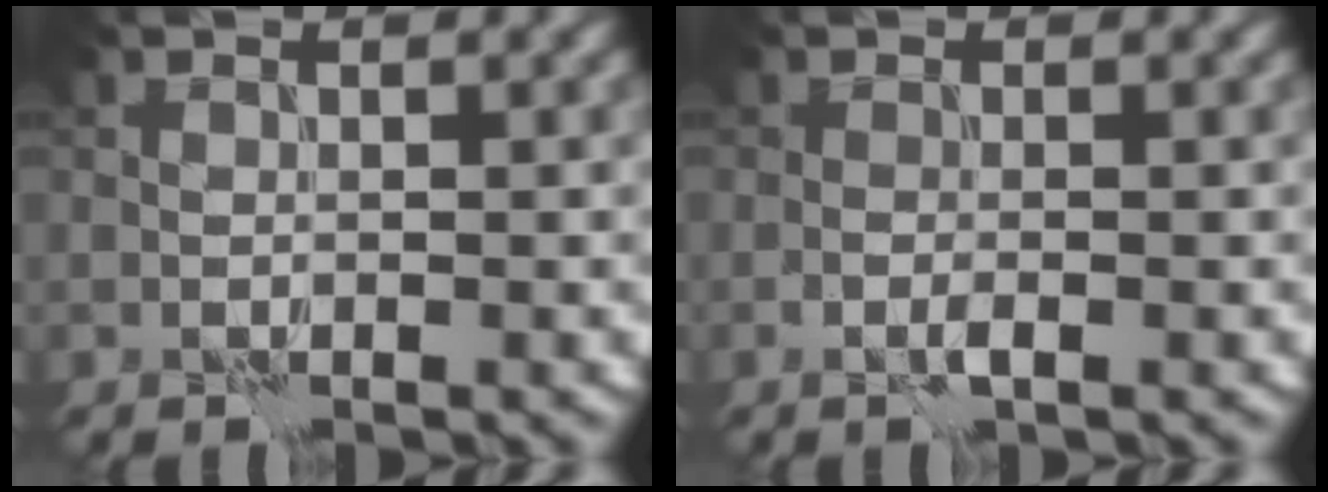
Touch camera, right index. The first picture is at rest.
{"total": 0.9, "force": [-0.6, 0.0, 0.6], "torque": [-0.013, 0.003, -0.012]}